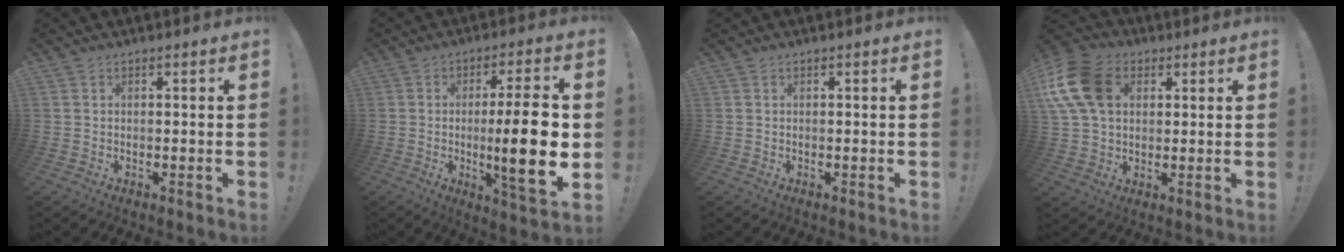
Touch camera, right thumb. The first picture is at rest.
{"total": 16.6, "force": [-1.2, 2.0, 16.4], "torque": [-0.256, -0.011, -0.020]}
{"total": 0.0}
{"total": 17.2, "force": [5.0, 12.5, 10.6], "torque": [-0.211, -0.007, 0.099]}